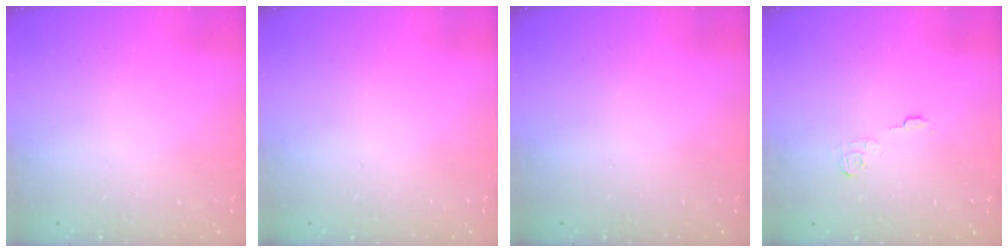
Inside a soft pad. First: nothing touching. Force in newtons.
{"total": 0.0}
{"total": 0.0}
{"total": 5.0, "press": 4.9, "slide": 0.7}